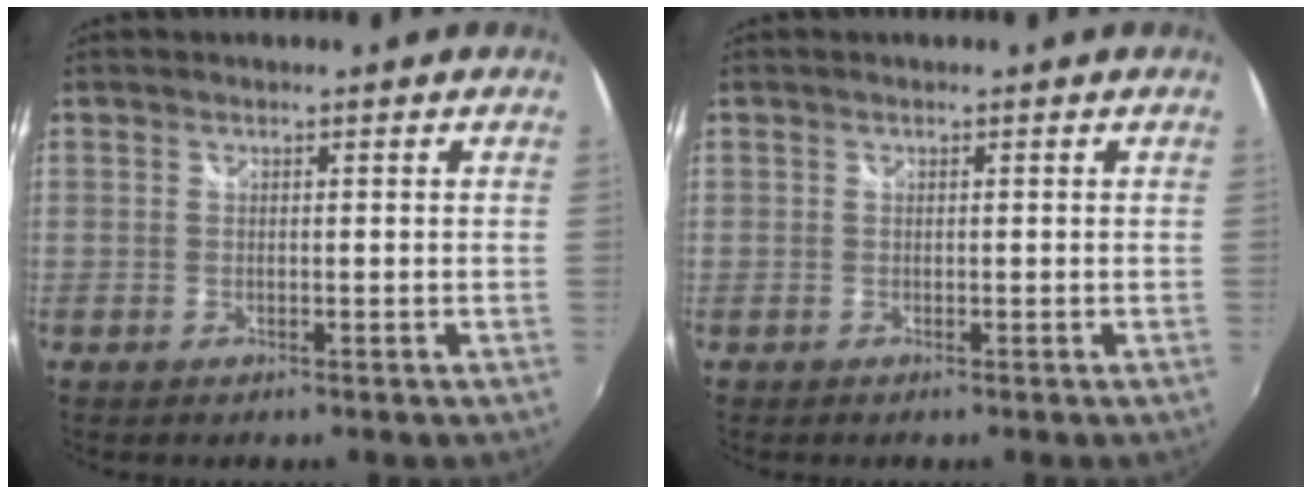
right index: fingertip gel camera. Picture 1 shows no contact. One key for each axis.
{"total": 0.9, "fx": -0.4, "fy": 0.8, "fz": -0.1, "tx": -0.002, "ty": 0.001, "tz": -0.006}